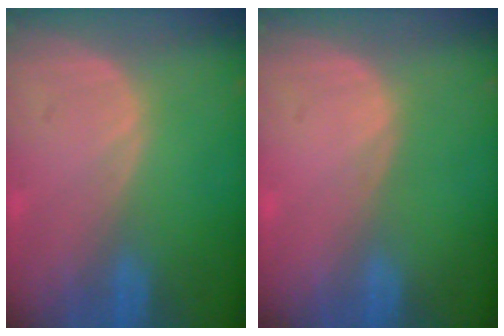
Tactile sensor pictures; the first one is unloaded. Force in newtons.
{"total": 0.0}